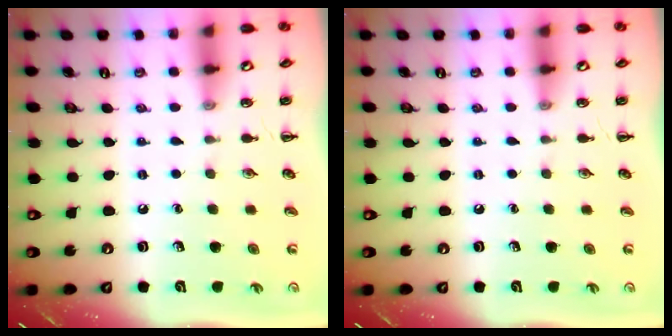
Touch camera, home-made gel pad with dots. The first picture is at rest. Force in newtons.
{"total": 0.0}